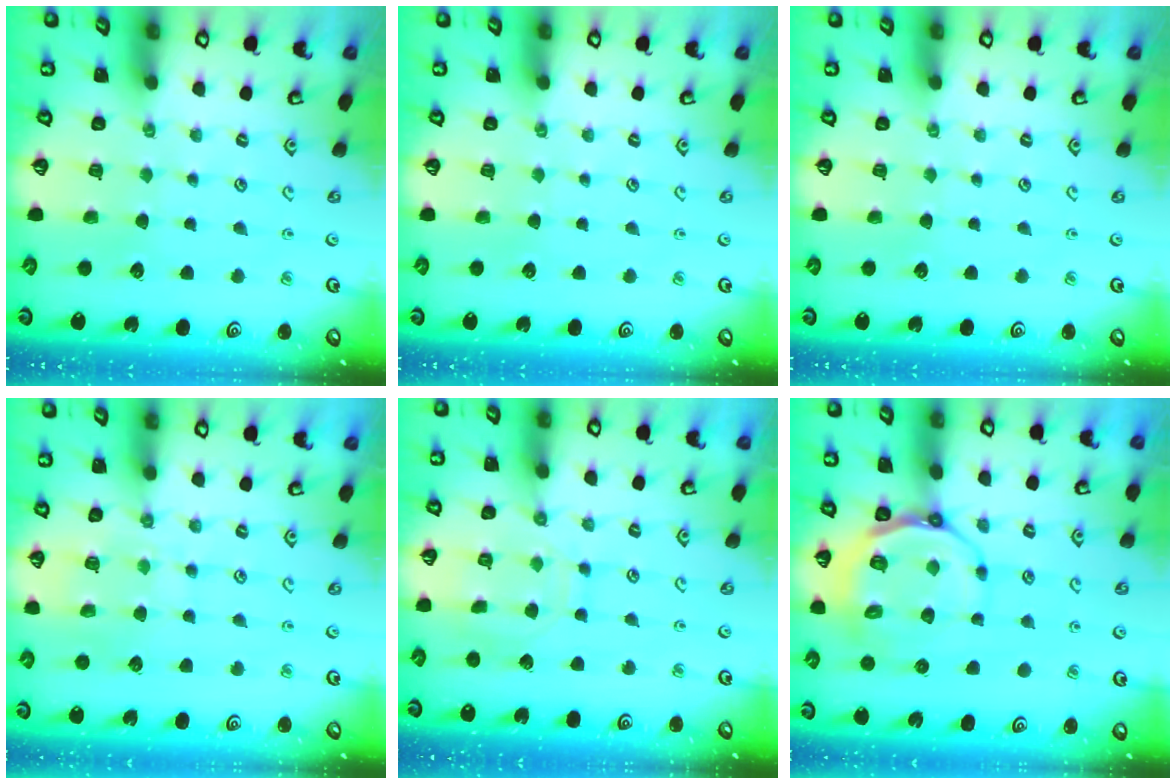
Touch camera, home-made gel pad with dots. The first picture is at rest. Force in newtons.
{"total": 0.0}
{"total": 0.0}
{"total": 8.9, "press": 8.9, "slide": 0.5}
{"total": 9.9, "press": 9.9, "slide": 0.6}
{"total": 11.0, "press": 10.7, "slide": 2.6}